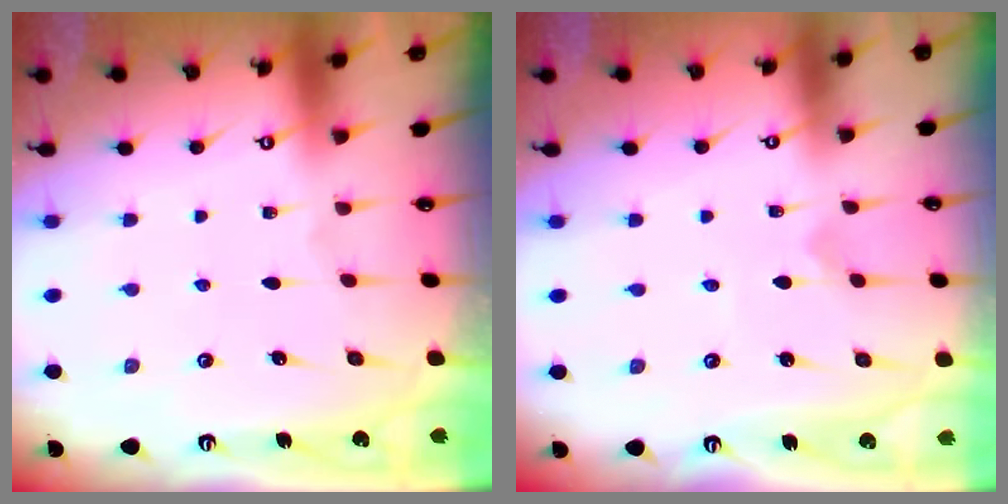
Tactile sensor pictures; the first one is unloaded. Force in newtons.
{"total": 0.0}